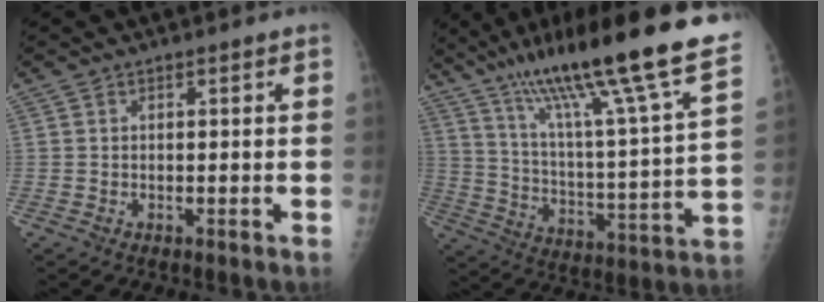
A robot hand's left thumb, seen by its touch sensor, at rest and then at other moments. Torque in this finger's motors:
{"motor_torque": [1.46, -0.44, 1.36, -1.43, 0.39]}